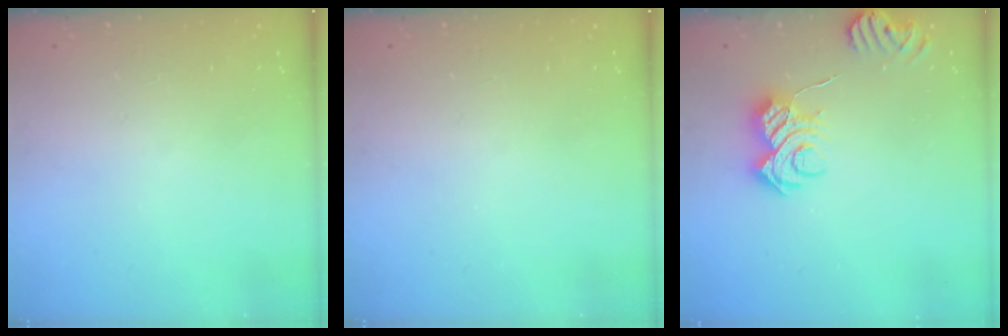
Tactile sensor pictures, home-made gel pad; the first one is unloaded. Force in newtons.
{"total": 0.0}
{"total": 8.5, "press": 8.5, "slide": 0.7}